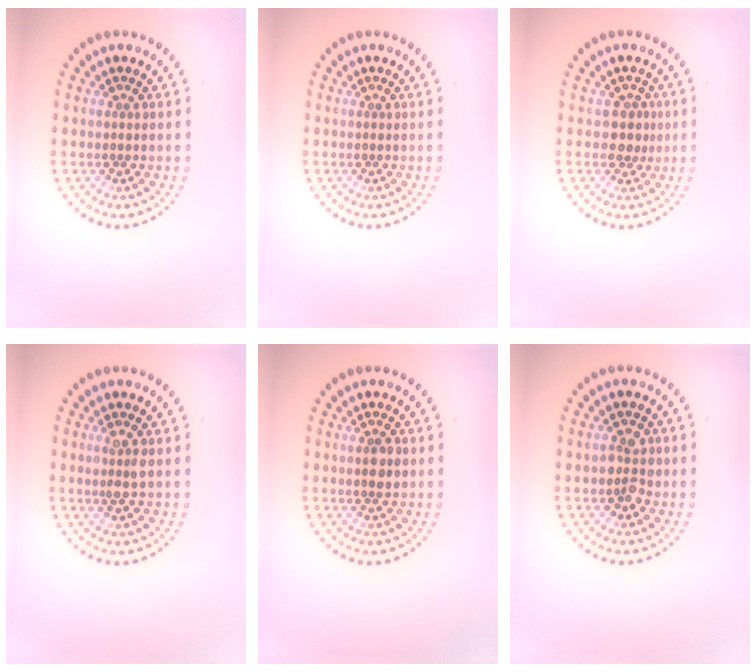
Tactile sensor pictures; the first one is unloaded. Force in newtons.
{"total": 0.0}
{"total": 1.8, "press": 1.6, "slide": 1.0}
{"total": 1.8, "press": 1.7, "slide": 0.6}
{"total": 1.6, "press": 1.6, "slide": 0.3}
{"total": 2.5, "press": 2.5, "slide": 0.5}